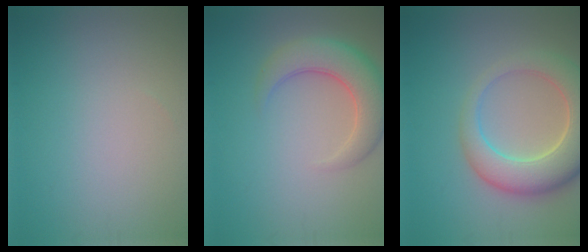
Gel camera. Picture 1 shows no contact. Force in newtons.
{"total": 5.7, "press": 5.7, "slide": 0.4}
{"total": 8.0, "press": 8.0, "slide": 0.6}